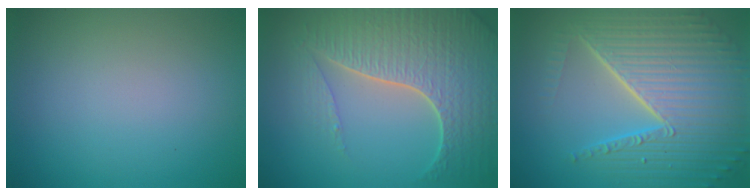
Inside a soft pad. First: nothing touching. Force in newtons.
{"total": 7.5, "press": 5.6, "slide": 5.1}
{"total": 9.7, "press": 6.0, "slide": 7.6}